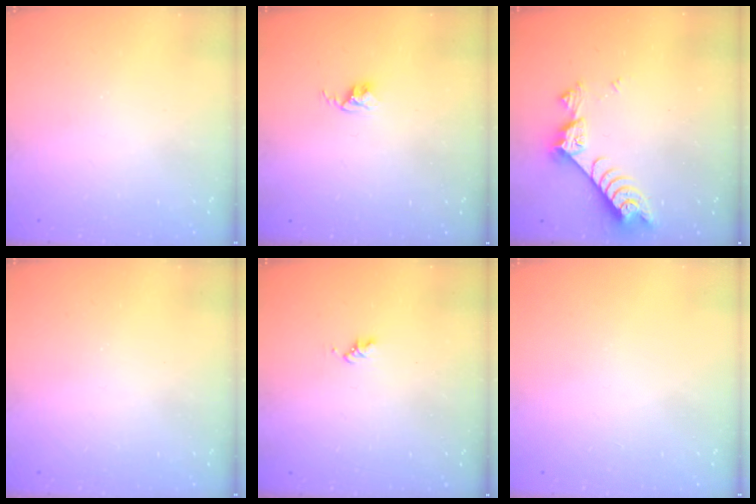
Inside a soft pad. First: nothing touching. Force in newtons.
{"total": 2.6, "press": 2.6, "slide": 0.4}
{"total": 7.6, "press": 7.5, "slide": 1.0}
{"total": 0.0}
{"total": 1.6, "press": 1.6, "slide": 0.3}
{"total": 0.0}